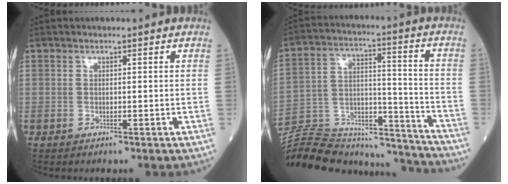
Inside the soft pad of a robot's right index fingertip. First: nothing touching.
{"total": 25.9, "force": [-23.8, 6.6, 7.7], "torque": [-0.169, 0.015, -0.359]}